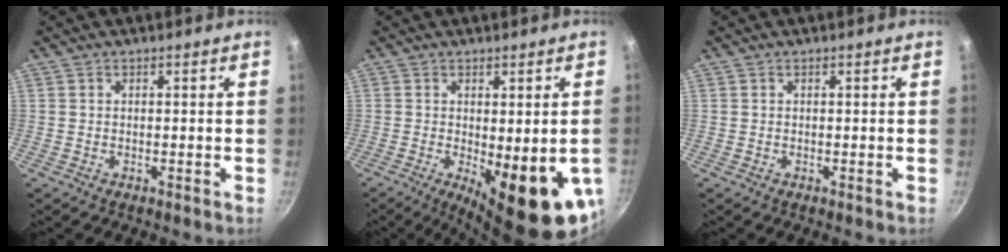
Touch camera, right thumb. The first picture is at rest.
{"total": 14.3, "force": [-3.2, 4.5, 13.2], "torque": [-0.153, -0.021, -0.028]}
{"total": 0.0}